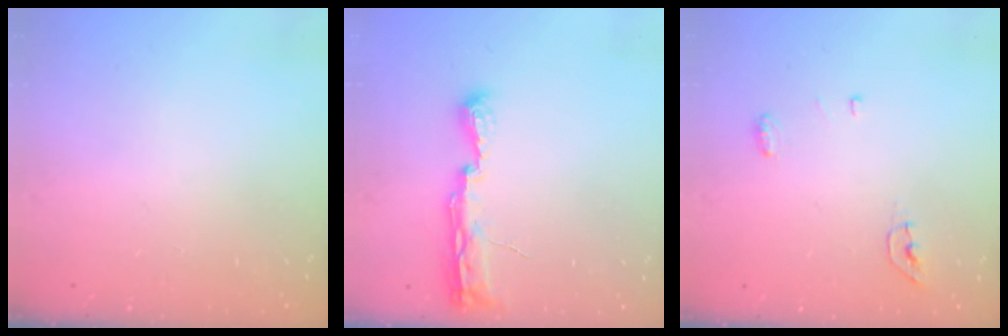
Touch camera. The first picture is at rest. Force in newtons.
{"total": 8.9, "press": 8.5, "slide": 2.3}
{"total": 4.4, "press": 4.3, "slide": 0.8}